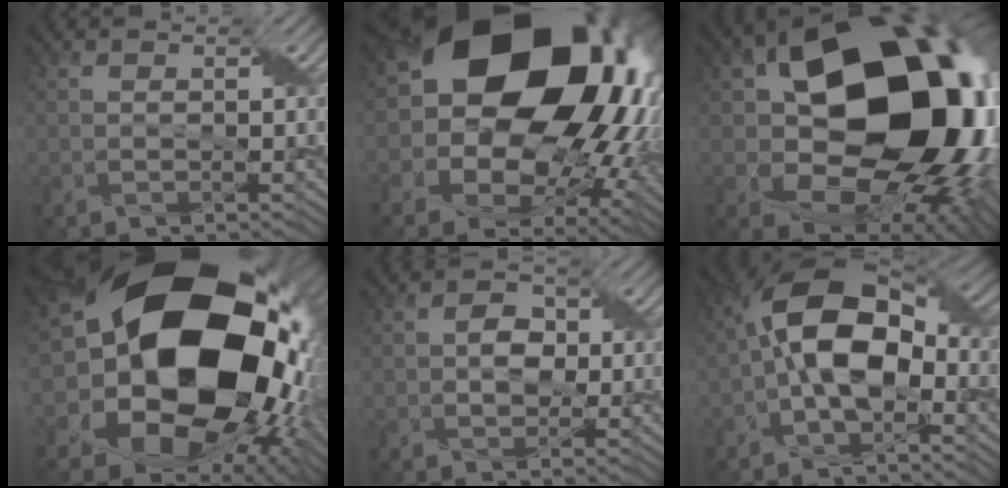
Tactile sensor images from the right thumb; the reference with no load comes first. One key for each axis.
{"total": 23.9, "fx": 5.9, "fy": 18.7, "fz": 13.6, "tx": -0.270, "ty": -0.007, "tz": 0.119}
{"total": 21.9, "fx": 3.5, "fy": 15.5, "fz": 15.0, "tx": -0.279, "ty": -0.023, "tz": 0.090}
{"total": 23.6, "fx": 3.0, "fy": 18.0, "fz": 14.9, "tx": -0.322, "ty": -0.061, "tz": 0.093}
{"total": 3.1, "fx": -0.1, "fy": 2.4, "fz": 2.1, "tx": -0.039, "ty": 0.004, "tz": -0.006}
{"total": 13.3, "fx": -0.9, "fy": 7.4, "fz": 11.0, "tx": -0.206, "ty": 0.030, "tz": -0.032}